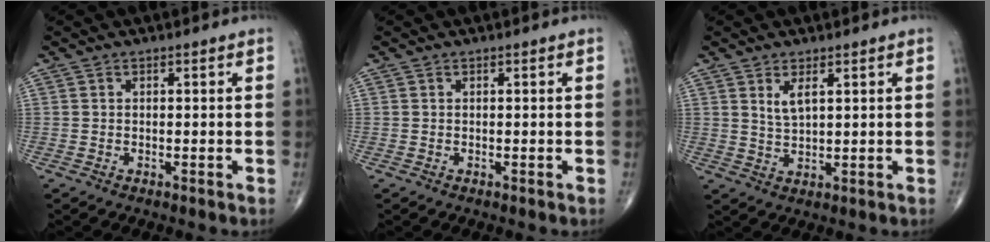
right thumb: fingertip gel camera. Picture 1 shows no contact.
{"total": 0.0}
{"total": 3.6, "force": [1.7, 1.5, 2.8], "torque": [-0.051, -0.012, 0.036]}